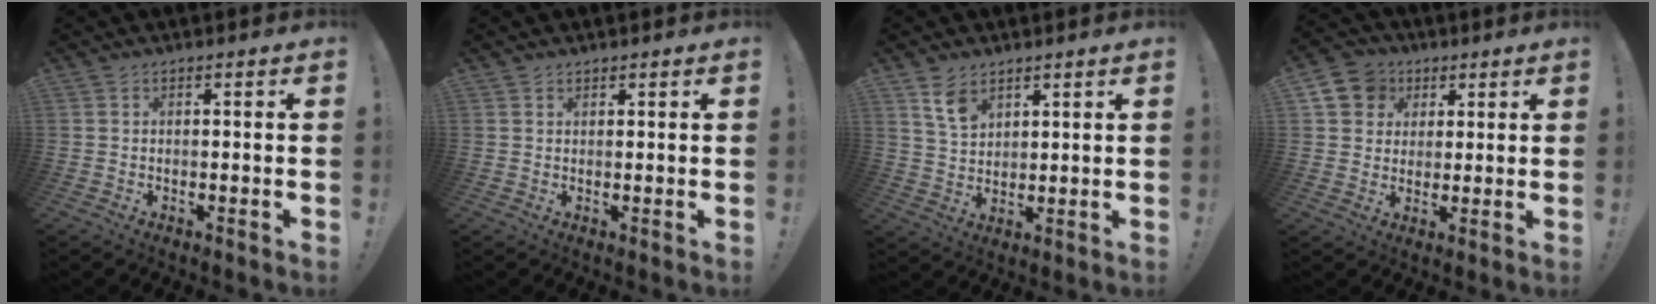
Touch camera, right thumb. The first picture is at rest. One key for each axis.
{"total": 1.0, "fx": 0.9, "fy": 0.2, "fz": -0.2, "tx": 0.011, "ty": -0.006, "tz": 0.017}
{"total": 7.9, "fx": 5.0, "fy": 5.1, "fz": 3.3, "tx": -0.052, "ty": -0.025, "tz": 0.096}
{"total": 10.1, "fx": 3.8, "fy": 8.8, "fz": 3.3, "tx": -0.044, "ty": -0.010, "tz": 0.078}